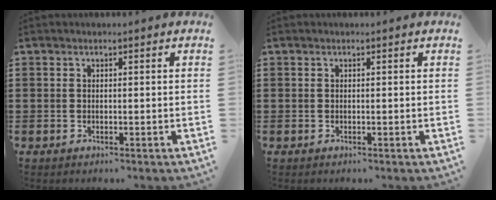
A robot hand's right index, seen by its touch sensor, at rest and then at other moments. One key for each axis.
{"total": 0.0}